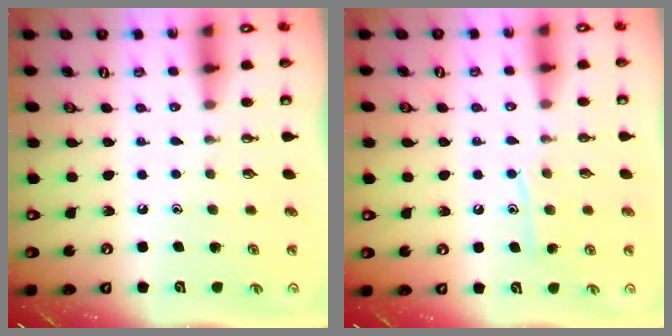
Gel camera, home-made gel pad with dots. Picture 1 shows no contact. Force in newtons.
{"total": 7.7, "press": 7.6, "slide": 0.6}